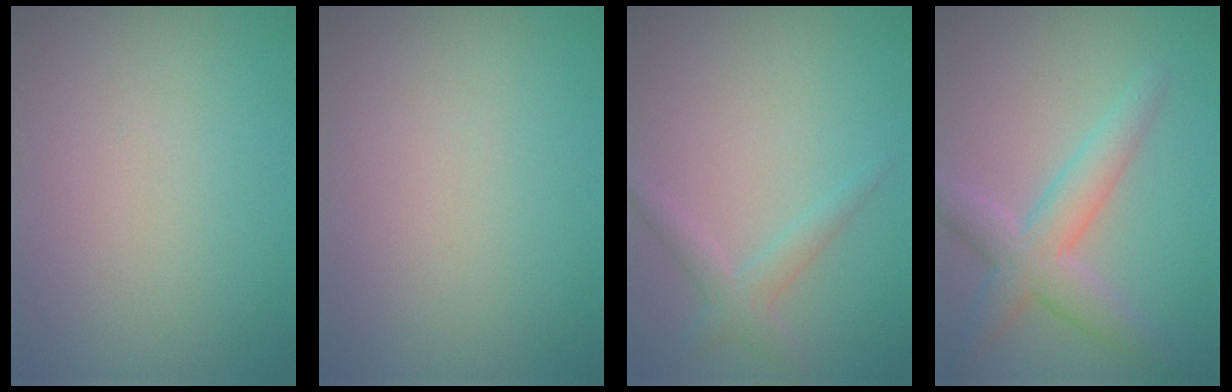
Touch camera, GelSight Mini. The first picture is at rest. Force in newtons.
{"total": 0.0}
{"total": 2.2, "press": 2.1, "slide": 0.1}
{"total": 4.9, "press": 4.9, "slide": 0.4}